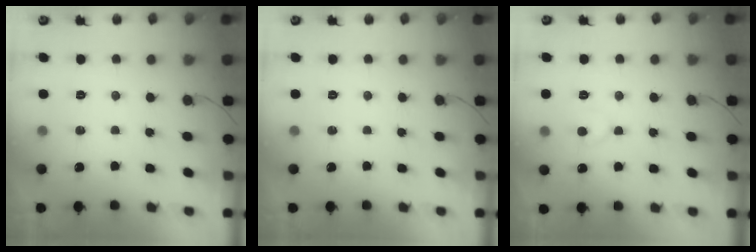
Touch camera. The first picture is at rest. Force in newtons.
{"total": 0.0}
{"total": 6.5, "press": 6.5, "slide": 0.4}